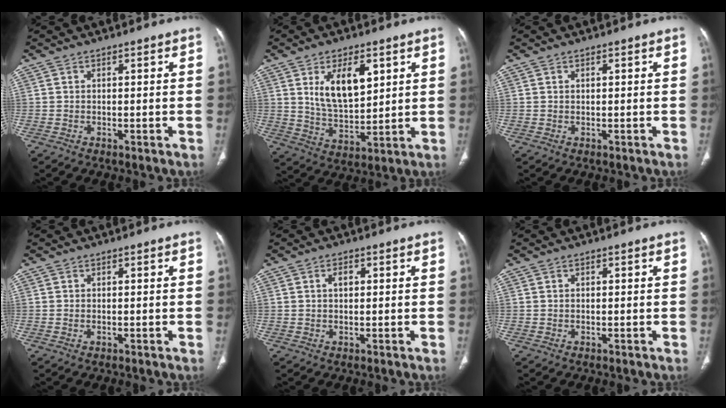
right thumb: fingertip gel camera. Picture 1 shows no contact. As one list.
[{"total": 12.0, "force": [4.5, 6.2, 9.3], "torque": [-0.136, -0.023, 0.092]}, {"total": 0.5, "force": [0.2, 0.3, 0.4], "torque": [-0.008, 0.001, 0.005]}, {"total": 0.0}, {"total": 2.2, "force": [0.6, 1.3, 1.7], "torque": [-0.028, 0.003, 0.010]}, {"total": 0.6, "force": [0.2, 0.3, 0.4], "torque": [-0.009, 0.002, 0.003]}]